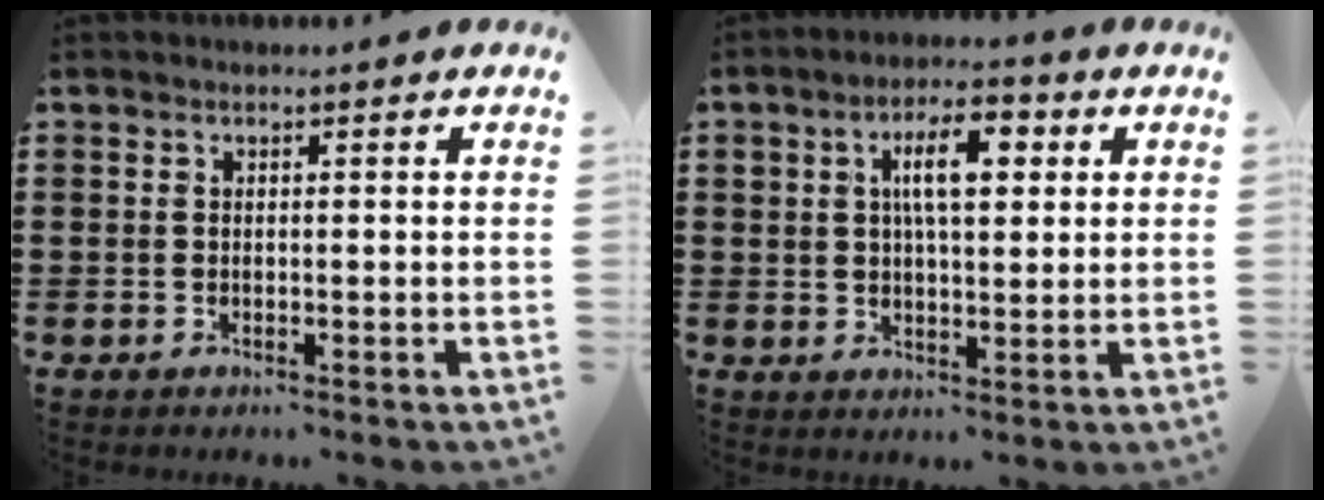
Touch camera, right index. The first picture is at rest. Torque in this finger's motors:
{"motor_torque": [1.65, 0.49, 0.89, 0.21]}